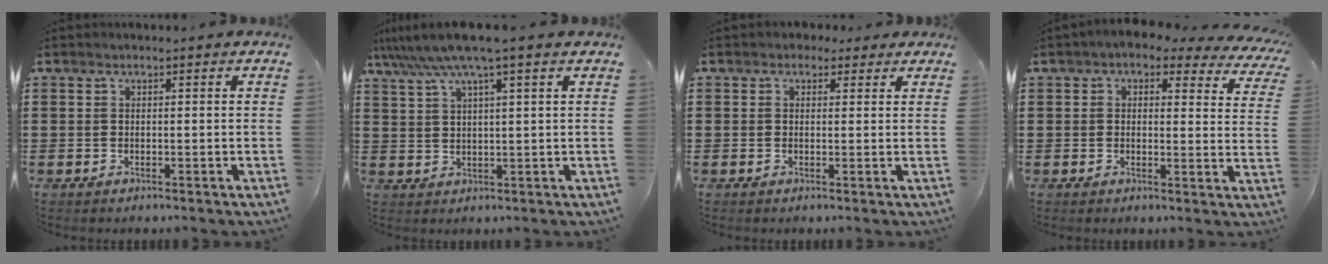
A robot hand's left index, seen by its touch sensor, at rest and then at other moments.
{"total": 6.2, "force": [4.1, -0.2, 4.6], "torque": [-0.101, -0.009, 0.071]}
{"total": 1.5, "force": [0.8, 1.3, 0.4], "torque": [-0.012, 0.008, 0.014]}
{"total": 2.8, "force": [2.0, 1.1, 1.6], "torque": [-0.041, -0.009, 0.032]}